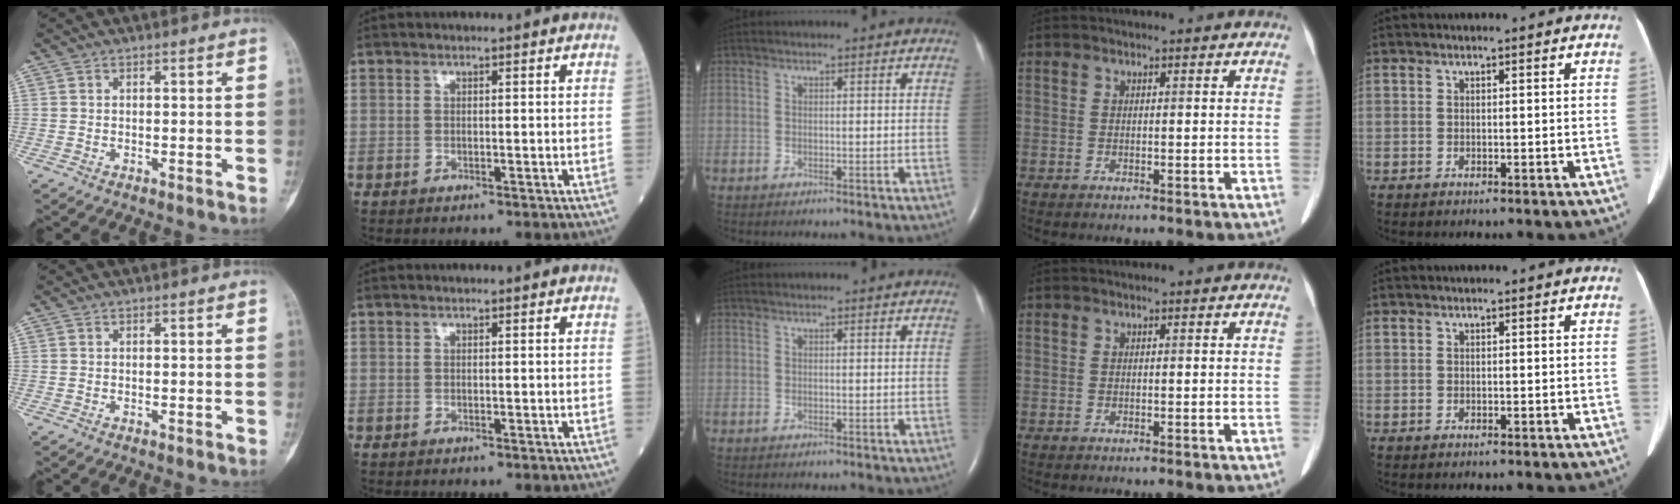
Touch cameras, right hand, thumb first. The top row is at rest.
{}